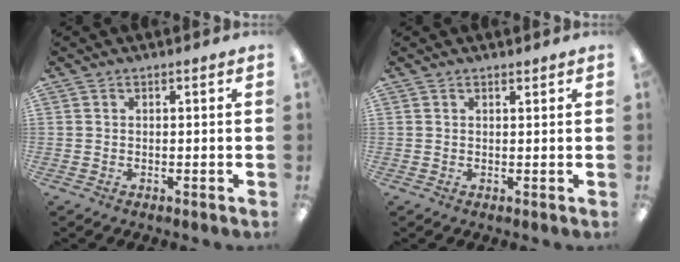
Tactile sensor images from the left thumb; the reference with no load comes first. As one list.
[{"total": 0.8, "force": [0.7, 0.2, 0.1], "torque": [0.005, -0.004, 0.012]}]